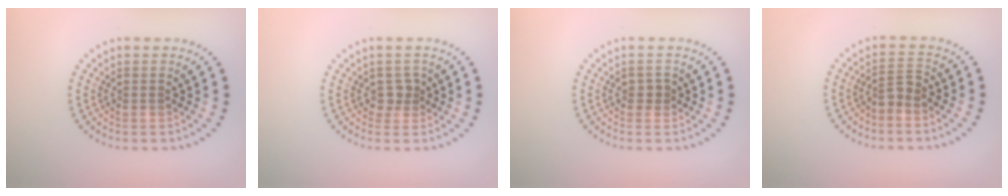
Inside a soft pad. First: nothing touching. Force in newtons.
{"total": 1.4, "press": 1.1, "slide": 0.8}
{"total": 1.1, "press": 1.1, "slide": 0.3}
{"total": 1.7, "press": 1.4, "slide": 1.1}